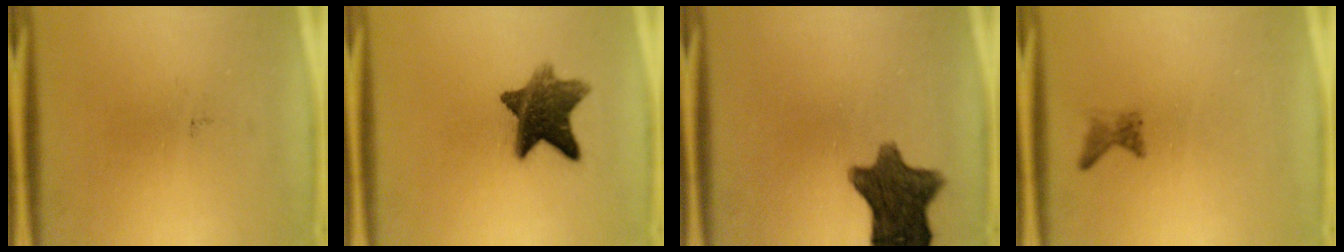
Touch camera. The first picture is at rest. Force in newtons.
{"total": 9.7}
{"total": 11.1}
{"total": 1.2}